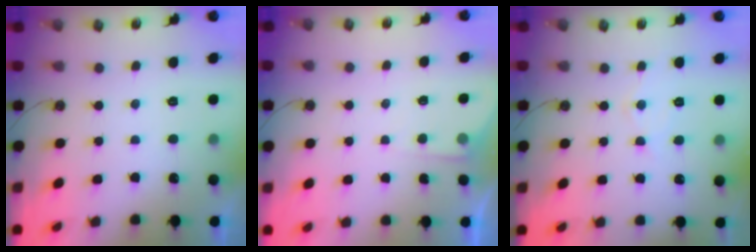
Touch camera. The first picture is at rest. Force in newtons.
{"total": 2.7, "press": 2.7, "slide": 0.4}
{"total": 7.0, "press": 7.0, "slide": 0.8}